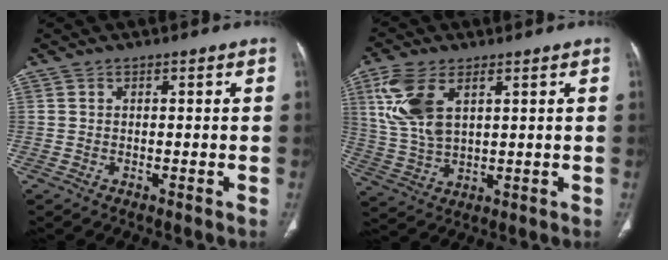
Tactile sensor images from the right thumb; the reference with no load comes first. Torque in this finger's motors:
{"motor_torque": [0.60, 2.98, 1.52, 0.64, 0.15]}